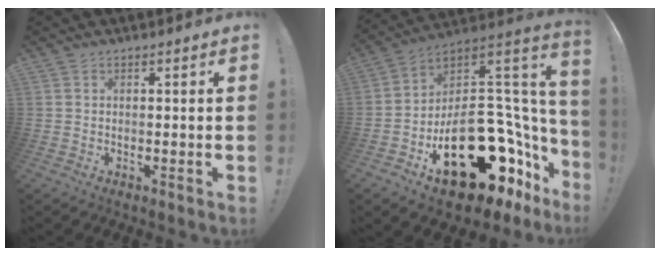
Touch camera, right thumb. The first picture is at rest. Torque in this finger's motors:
{"motor_torque": [2.51, 2.49, 1.47, -1.30, 0.79]}